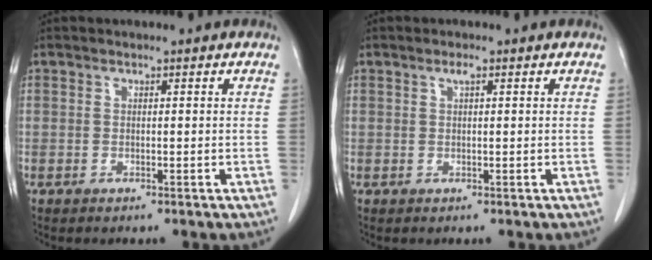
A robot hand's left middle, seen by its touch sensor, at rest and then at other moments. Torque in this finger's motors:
{"motor_torque": [0.31, -0.15, 0.00, 0.01]}